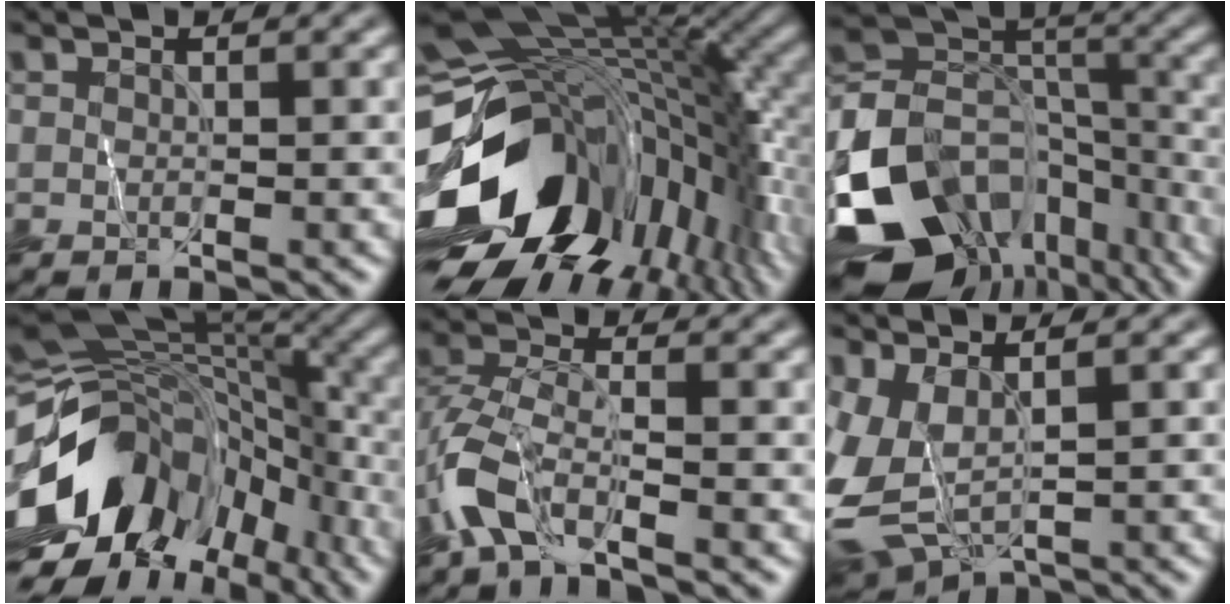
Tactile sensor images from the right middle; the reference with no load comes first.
{"total": 18.1, "force": [-4.6, 11.5, 13.2], "torque": [-0.274, -0.031, -0.060]}
{"total": 15.7, "force": [-9.3, 10.5, 7.0], "torque": [-0.178, -0.003, -0.138]}
{"total": 14.8, "force": [-5.5, 10.0, 9.5], "torque": [-0.185, -0.008, -0.086]}
{"total": 5.2, "force": [-3.0, 2.2, 3.6], "torque": [-0.087, -0.004, -0.066]}
{"total": 6.3, "force": [-0.7, 3.0, 5.5], "torque": [-0.139, -0.016, -0.001]}